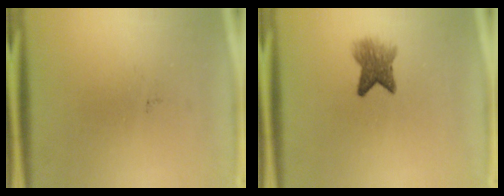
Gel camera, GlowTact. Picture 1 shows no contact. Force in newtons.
{"total": 4.2}